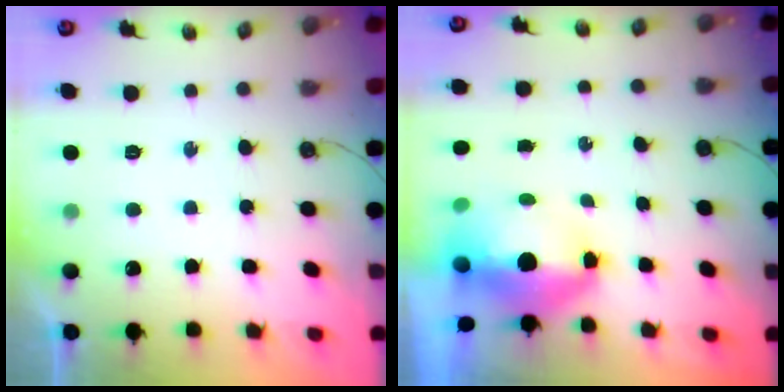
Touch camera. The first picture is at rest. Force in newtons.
{"total": 12.9, "press": 9.3, "slide": 9.0}